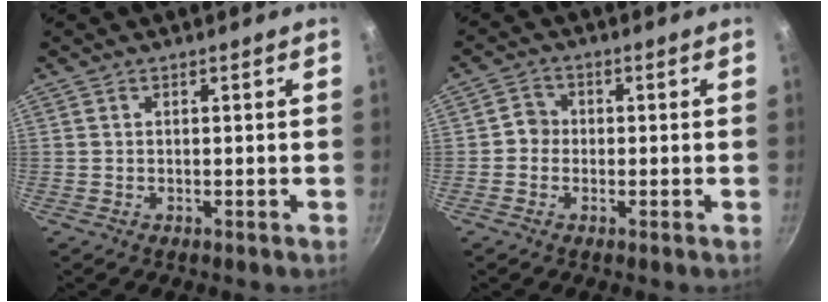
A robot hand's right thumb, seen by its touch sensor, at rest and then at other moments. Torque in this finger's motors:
{"motor_torque": [0.07, 0.19, 0.71, -0.23, -0.01]}